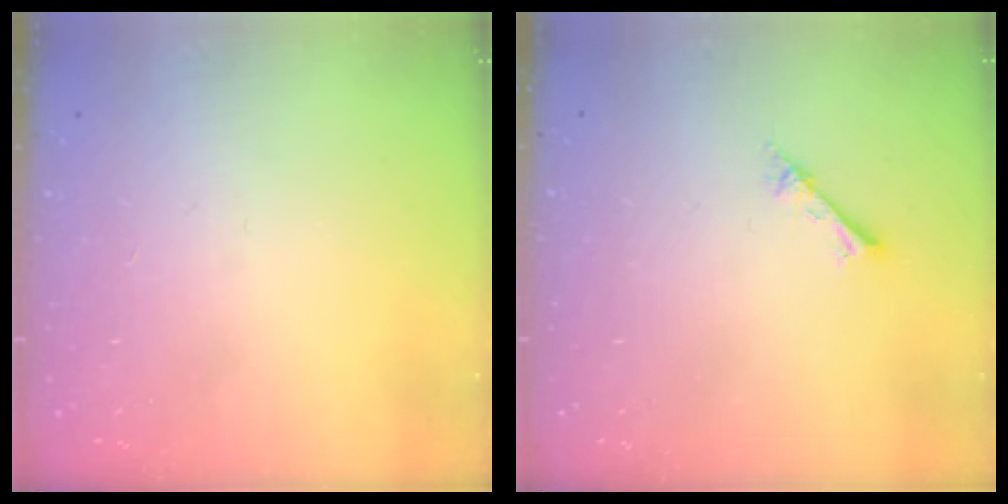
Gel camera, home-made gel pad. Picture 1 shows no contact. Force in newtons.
{"total": 2.4, "press": 2.4, "slide": 0.3}